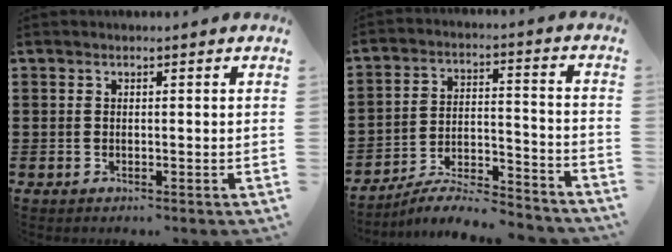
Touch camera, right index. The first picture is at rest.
{"total": 7.0, "force": [-6.4, 1.1, 2.5], "torque": [-0.045, 0.007, -0.125]}